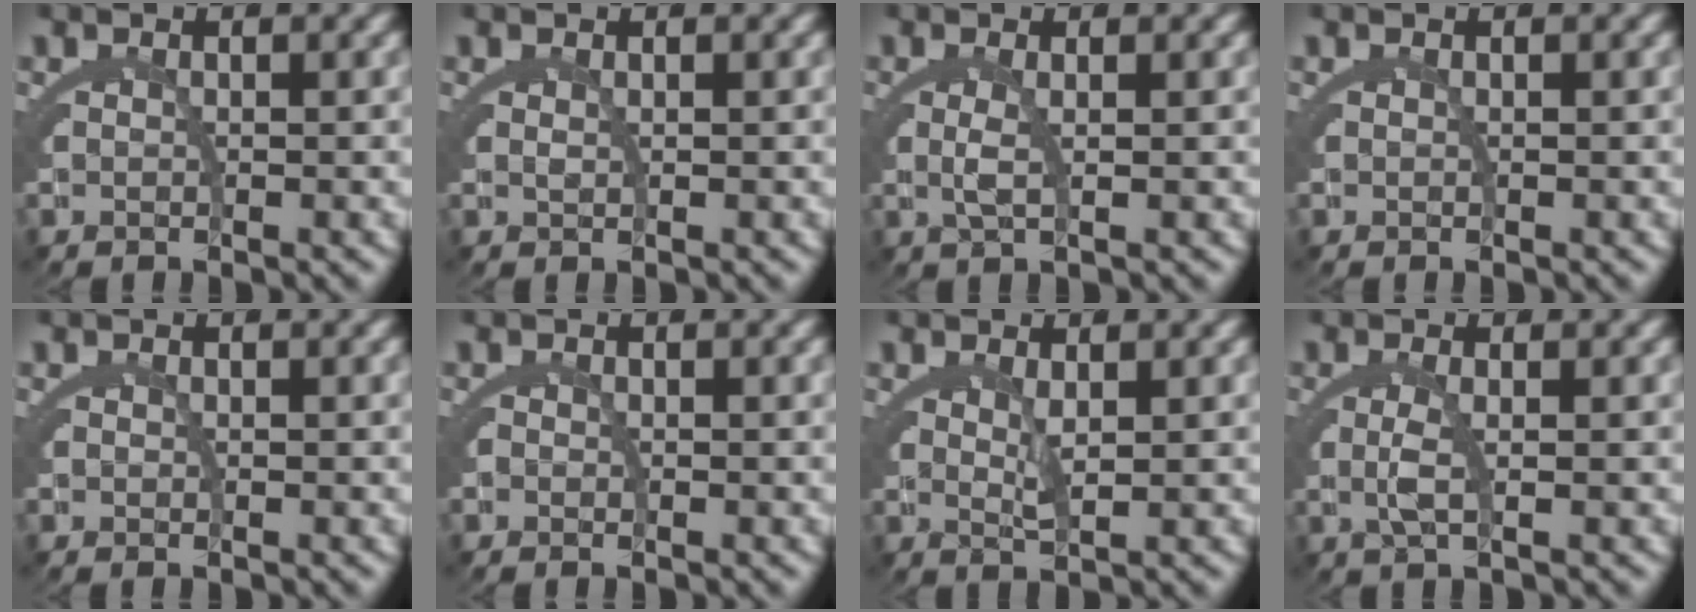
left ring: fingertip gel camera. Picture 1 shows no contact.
{"total": 0.7, "force": [0.3, -0.5, 0.3], "torque": [-0.011, -0.007, 0.011]}
{"total": 1.9, "force": [0.4, 0.0, 1.8], "torque": [-0.040, -0.006, 0.009]}
{"total": 0.0}
{"total": 0.0}
{"total": 0.5, "force": [-0.5, 0.0, 0.2], "torque": [-0.005, -0.005, -0.006]}
{"total": 1.9, "force": [0.9, -0.5, 1.6], "torque": [-0.022, -0.012, 0.026]}
{"total": 2.0, "force": [0.2, -0.2, 2.0], "torque": [-0.044, -0.005, 0.005]}